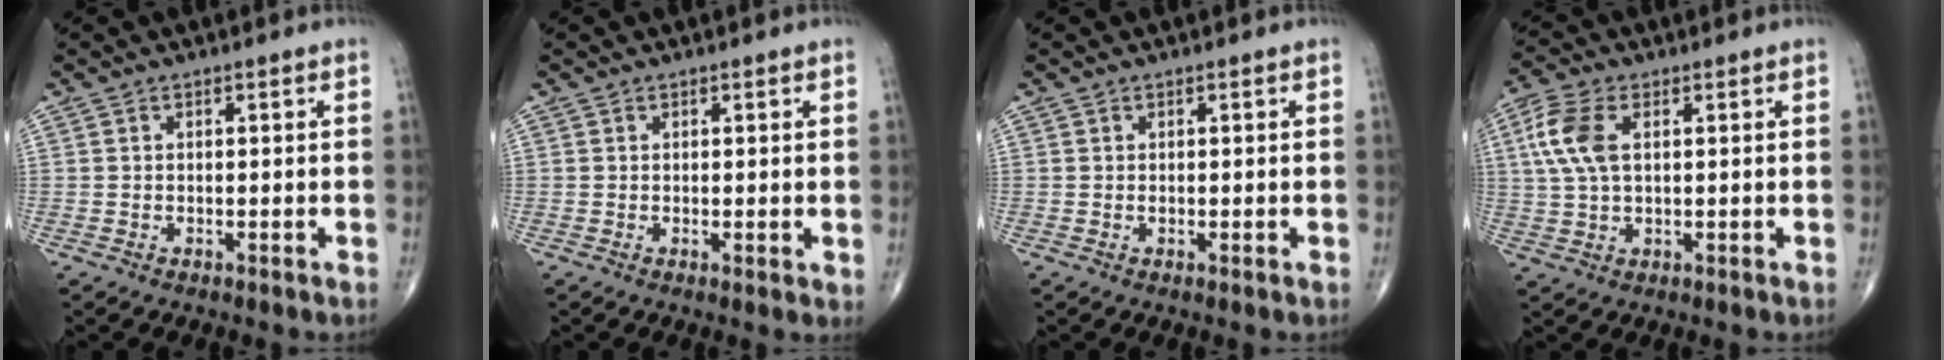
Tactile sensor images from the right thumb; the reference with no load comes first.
{"total": 1.5, "force": [0.1, 0.5, 1.4], "torque": [-0.024, -0.008, -0.002]}
{"total": 0.7, "force": [-0.1, 0.3, 0.6], "torque": [-0.013, -0.002, -0.001]}
{"total": 8.4, "force": [2.1, 4.5, 6.8], "torque": [-0.162, 0.011, 0.039]}